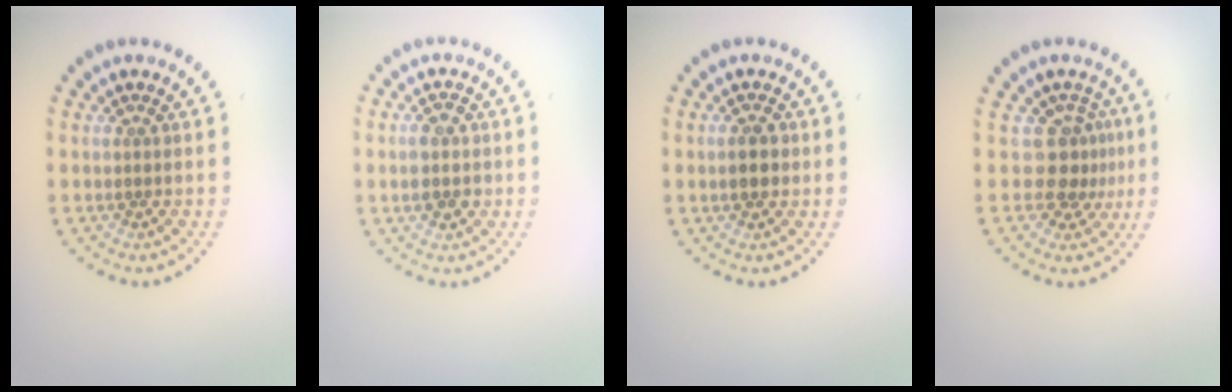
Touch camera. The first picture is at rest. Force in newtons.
{"total": 2.9, "press": 2.9, "slide": 0.1}
{"total": 1.9, "press": 1.9, "slide": 0.2}
{"total": 2.8, "press": 2.0, "slide": 1.9}